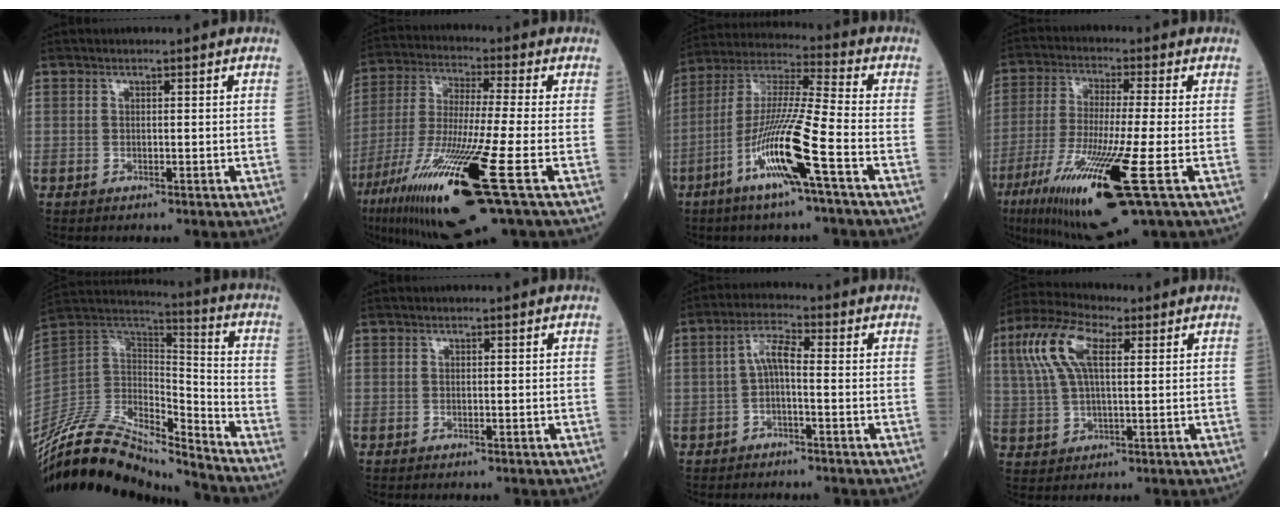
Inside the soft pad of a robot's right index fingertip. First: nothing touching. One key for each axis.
{"total": 21.2, "fx": -9.6, "fy": 1.1, "fz": 18.9, "tx": -0.370, "ty": -0.055, "tz": -0.173}
{"total": 14.5, "fx": -6.2, "fy": -0.3, "fz": 13.1, "tx": -0.267, "ty": -0.010, "tz": -0.121}
{"total": 18.2, "fx": -7.7, "fy": 1.0, "fz": 16.4, "tx": -0.320, "ty": -0.048, "tz": -0.136}
{"total": 20.6, "fx": -18.3, "fy": 4.7, "fz": 8.2, "tx": -0.170, "ty": 0.030, "tz": -0.333}
{"total": 0.0}
{"total": 4.4, "fx": -0.4, "fy": 1.1, "fz": 4.2, "tx": -0.083, "ty": 0.012, "tz": -0.010}
{"total": 10.6, "fx": 3.8, "fy": 4.2, "fz": 9.0, "tx": -0.208, "ty": 0.029, "tz": 0.073}